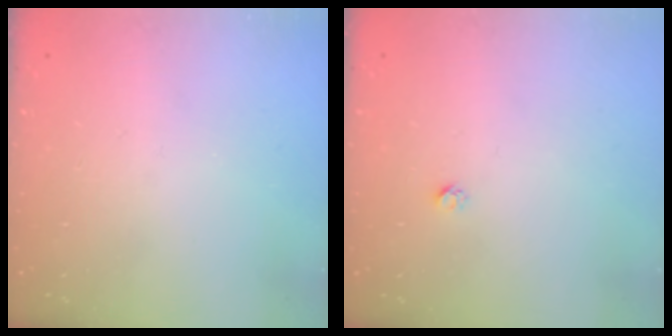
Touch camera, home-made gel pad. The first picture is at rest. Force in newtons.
{"total": 1.9, "press": 1.9, "slide": 0.1}